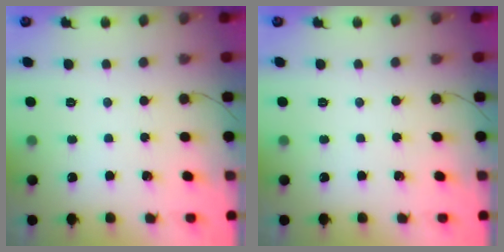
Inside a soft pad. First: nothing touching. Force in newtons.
{"total": 0.0}